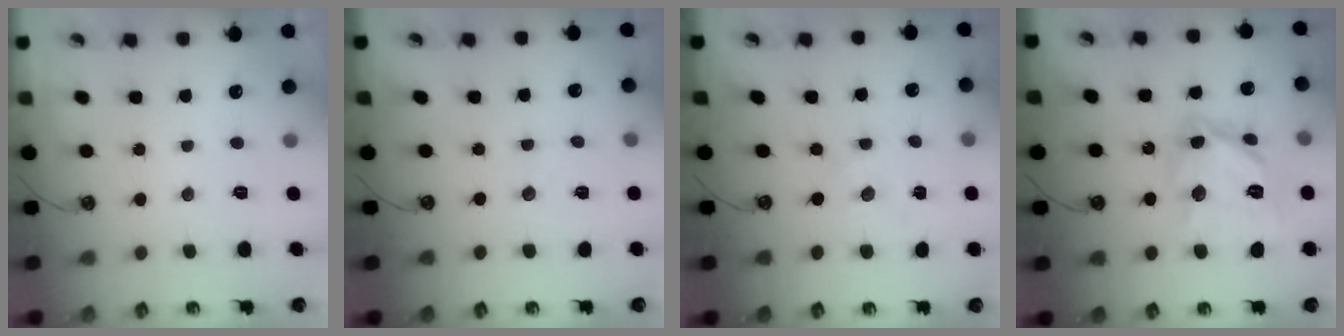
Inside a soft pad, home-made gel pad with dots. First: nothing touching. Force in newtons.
{"total": 1.9, "press": 1.9, "slide": 0.3}
{"total": 0.0}
{"total": 17.2, "press": 17.2, "slide": 1.2}